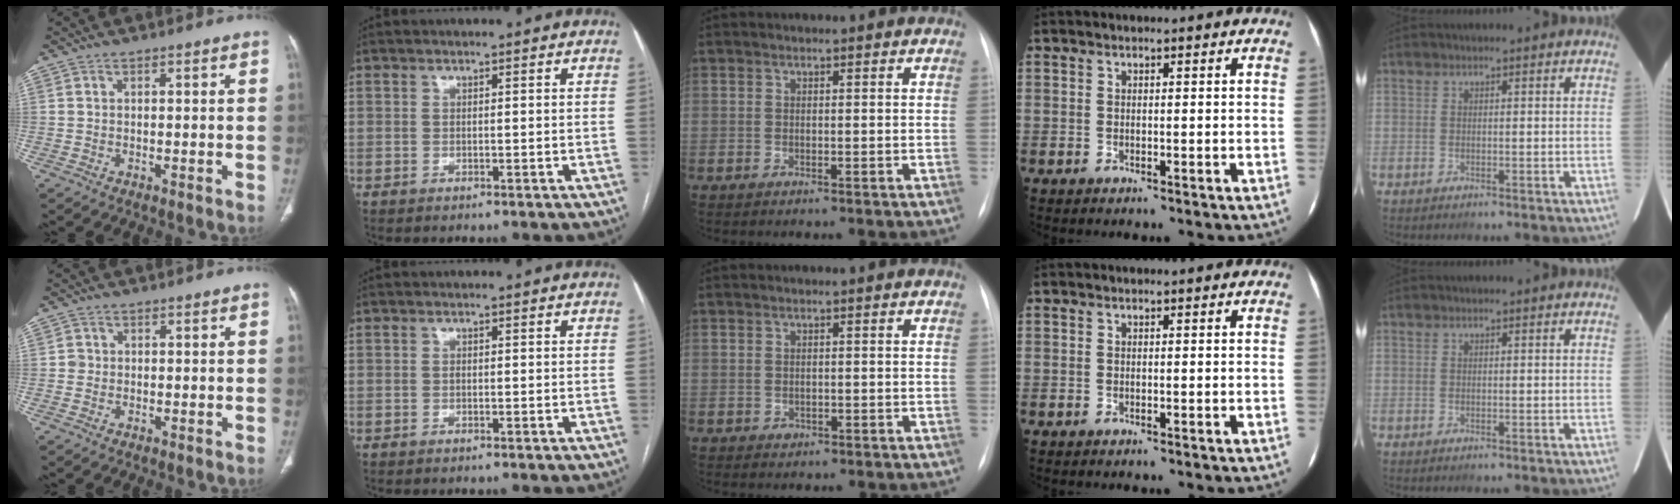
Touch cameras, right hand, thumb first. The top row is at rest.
{"thumb": {"total": 1.1, "force": [-0.1, 1.1, 0.2], "torque": [0.004, 0.004, -0.002]}, "middle": {"total": 0.8, "force": [-0.3, 0.7, 0.2], "torque": [-0.002, 0.002, -0.004]}}